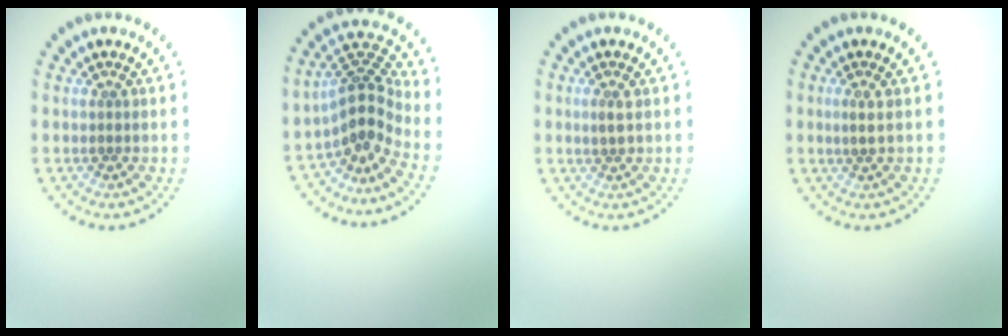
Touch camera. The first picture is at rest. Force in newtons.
{"total": 4.1, "press": 2.9, "slide": 2.9}
{"total": 1.2, "press": 1.1, "slide": 0.4}
{"total": 1.0, "press": 0.8, "slide": 0.6}